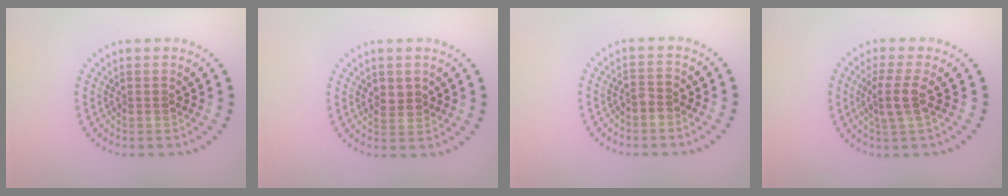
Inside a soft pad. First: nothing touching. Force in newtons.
{"total": 1.6, "press": 1.6, "slide": 0.4}
{"total": 1.4, "press": 1.2, "slide": 0.6}
{"total": 2.7, "press": 2.2, "slide": 1.6}